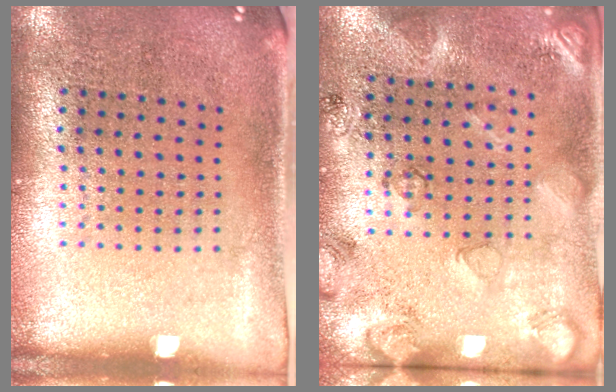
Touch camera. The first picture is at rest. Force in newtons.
{"total": 2.5, "press": 2.0, "slide": 1.5}